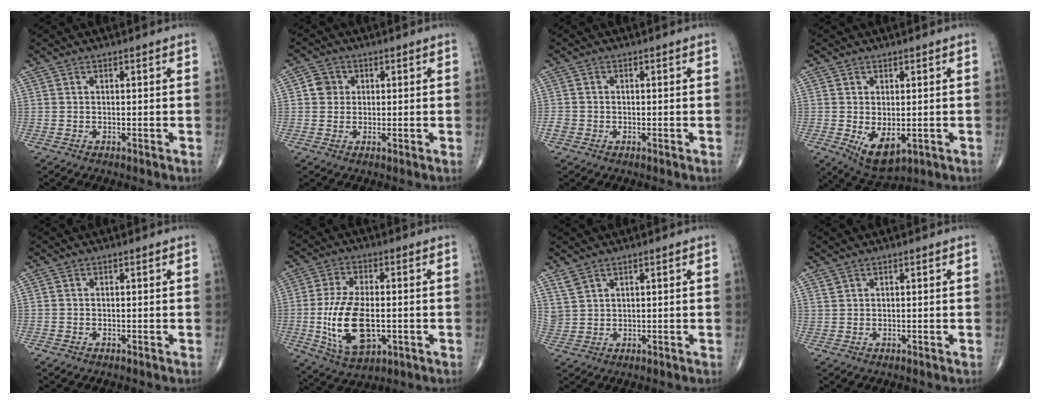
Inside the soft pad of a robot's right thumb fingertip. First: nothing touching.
{"total": 3.2, "force": [0.5, 3.0, 1.0], "torque": [0.001, 0.003, 0.004]}
{"total": 1.8, "force": [-0.6, 1.5, 0.7], "torque": [-0.009, 0.004, -0.015]}
{"total": 6.7, "force": [-1.3, 3.6, 5.6], "torque": [-0.081, -0.013, -0.006]}
{"total": 0.0}
{"total": 14.4, "force": [-2.2, 7.5, 12.1], "torque": [-0.229, -0.003, -0.029]}
{"total": 3.1, "force": [2.5, 1.4, 1.2], "torque": [-0.024, -0.009, 0.060]}
{"total": 1.0, "force": [0.8, 0.4, 0.3], "torque": [0.001, -0.003, 0.018]}